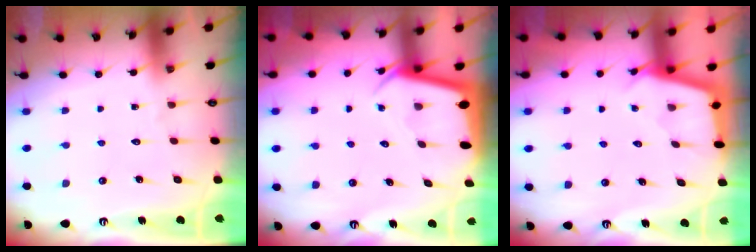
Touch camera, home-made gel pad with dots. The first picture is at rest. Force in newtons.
{"total": 2.6, "press": 2.6, "slide": 0.4}
{"total": 2.9, "press": 2.8, "slide": 0.3}